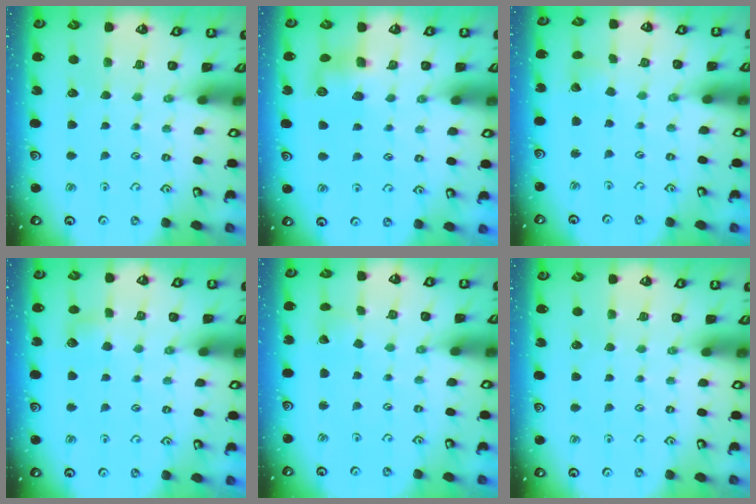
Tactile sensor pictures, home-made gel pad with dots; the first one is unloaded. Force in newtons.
{"total": 8.9, "press": 8.8, "slide": 0.7}
{"total": 2.2, "press": 2.2, "slide": 0.2}
{"total": 5.4, "press": 5.4, "slide": 0.6}
{"total": 2.4, "press": 2.4, "slide": 0.2}
{"total": 0.0}